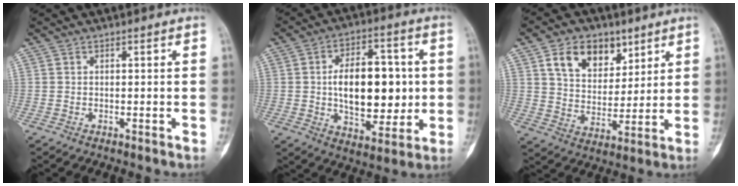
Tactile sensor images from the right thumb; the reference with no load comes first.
{"total": 17.2, "force": [0.4, 9.7, 14.1], "torque": [-0.176, 0.007, 0.012]}
{"total": 11.9, "force": [6.2, 8.0, 6.3], "torque": [-0.071, -0.031, 0.111]}